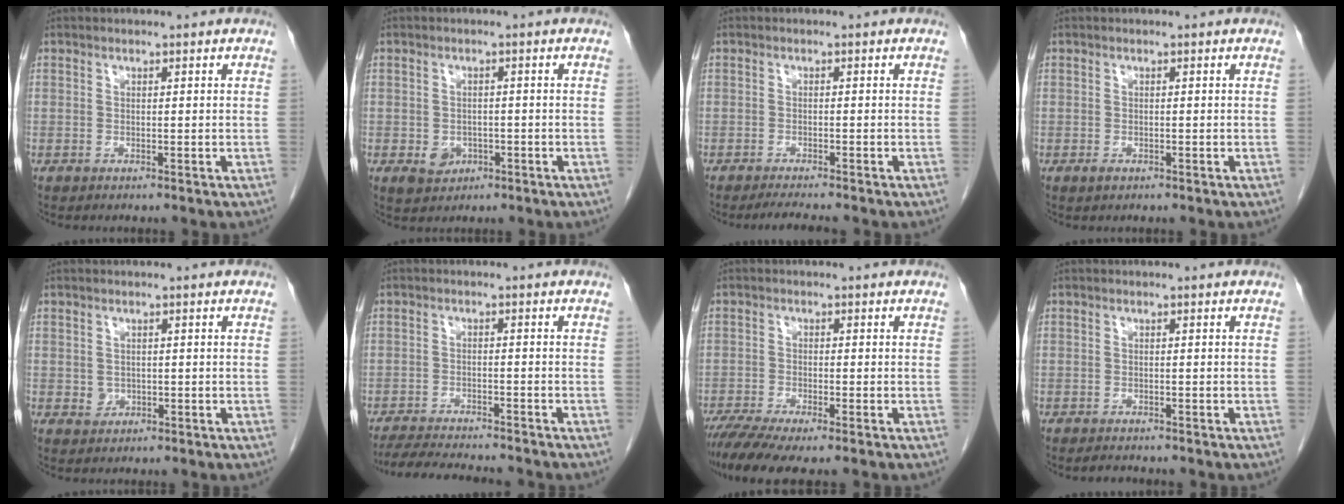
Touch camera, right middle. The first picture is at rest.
{"total": 3.1, "force": [-1.2, 2.5, 1.5], "torque": [-0.025, 0.000, -0.008]}
{"total": 3.3, "force": [-3.0, 0.0, 1.5], "torque": [-0.026, -0.010, -0.045]}
{"total": 0.8, "force": [-0.4, 0.5, 0.5], "torque": [-0.009, 0.000, -0.003]}
{"total": 1.4, "force": [-0.1, 1.3, 0.6], "torque": [-0.010, 0.002, 0.004]}
{"total": 10.3, "force": [-9.5, 0.9, 4.0], "torque": [-0.059, -0.012, -0.142]}
{"total": 6.5, "force": [-5.0, 0.6, 4.2], "torque": [-0.071, -0.012, -0.086]}
{"total": 1.4, "force": [-1.3, 0.3, 0.4], "torque": [-0.013, -0.005, -0.018]}